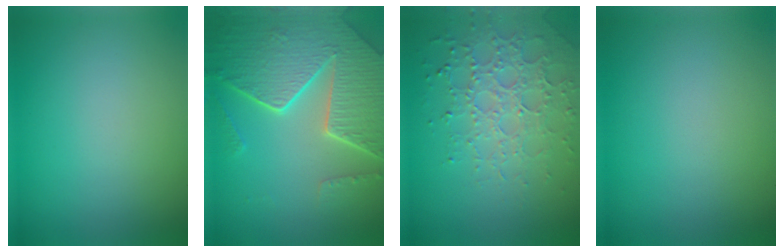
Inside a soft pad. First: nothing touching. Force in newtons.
{"total": 7.8, "press": 5.7, "slide": 5.4}
{"total": 4.4, "press": 3.6, "slide": 2.6}
{"total": 0.0}